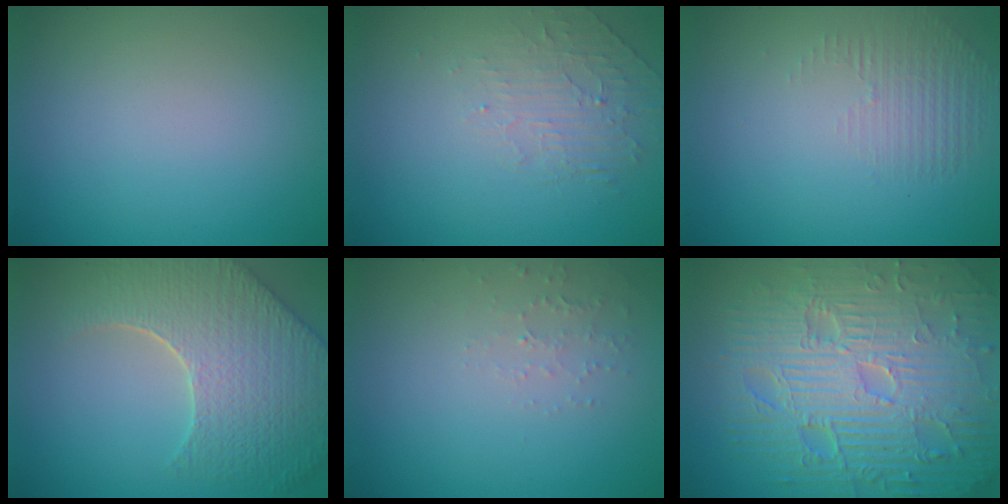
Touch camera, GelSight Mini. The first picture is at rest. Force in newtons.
{"total": 2.0, "press": 0.9, "slide": 1.8}
{"total": 1.4, "press": 0.3, "slide": 1.4}
{"total": 8.9, "press": 6.4, "slide": 6.2}
{"total": 1.3, "press": 1.3, "slide": 0.4}
{"total": 12.5, "press": 8.0, "slide": 9.7}